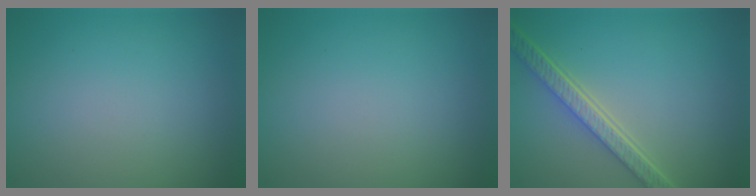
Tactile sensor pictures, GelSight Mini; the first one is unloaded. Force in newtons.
{"total": 0.0}
{"total": 5.0, "press": 3.7, "slide": 3.4}